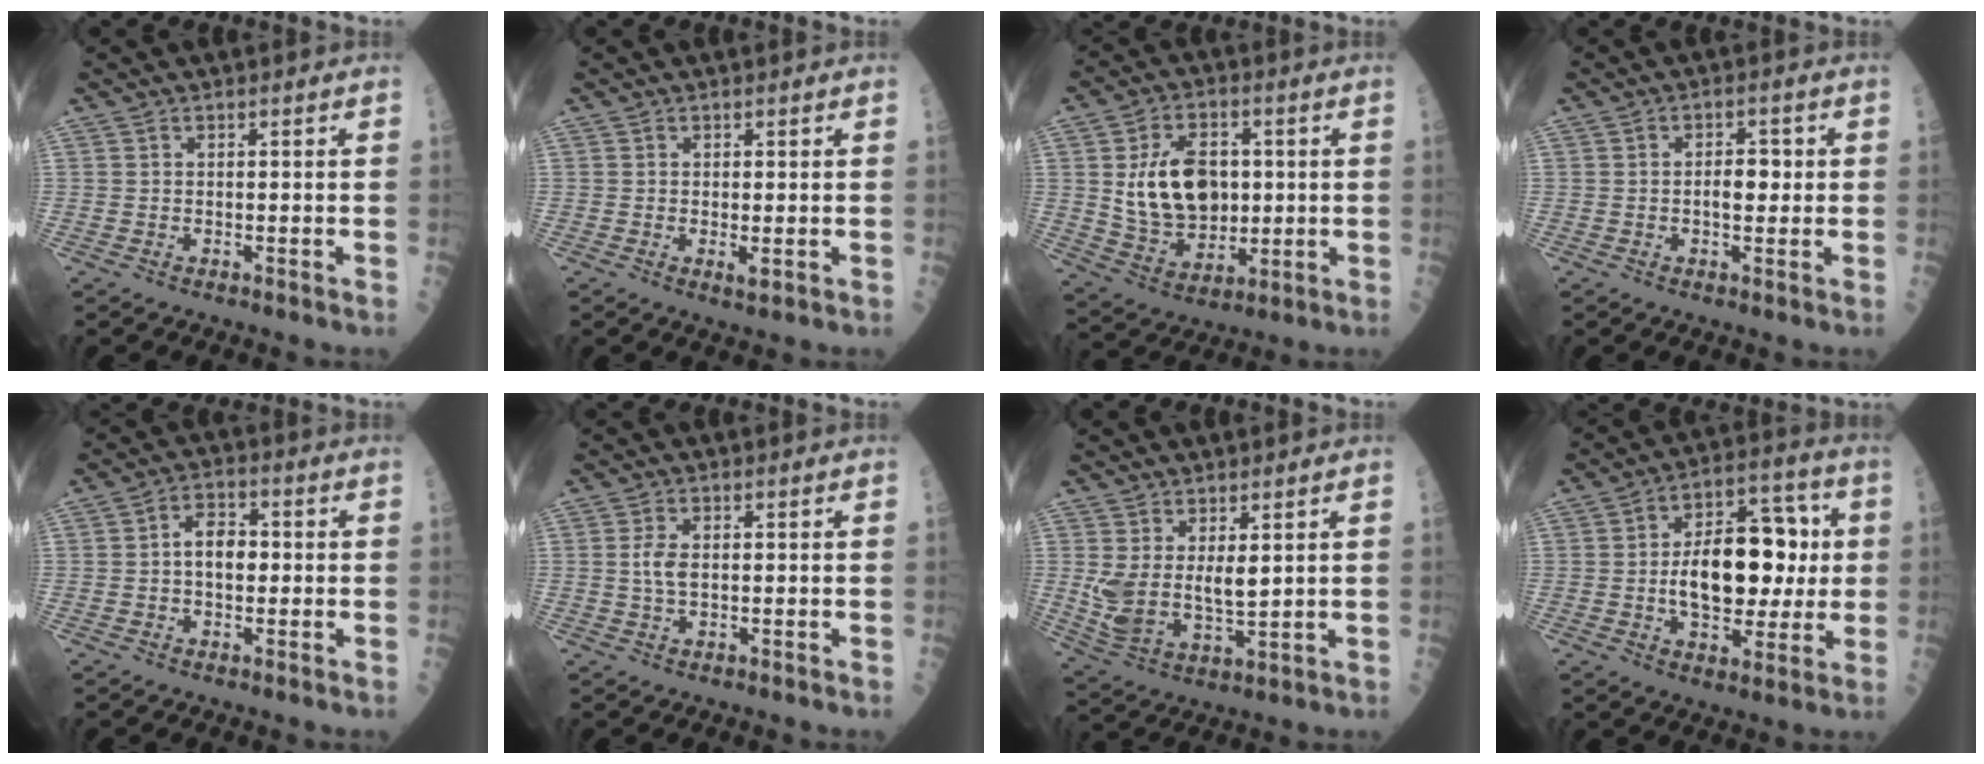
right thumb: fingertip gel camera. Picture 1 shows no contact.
{"total": 1.7, "force": [-0.2, 0.6, 1.5], "torque": [-0.027, -0.006, -0.001]}
{"total": 14.7, "force": [1.8, 9.8, 10.8], "torque": [-0.150, -0.006, 0.041]}
{"total": 3.9, "force": [0.0, 2.2, 3.3], "torque": [-0.041, 0.004, -0.002]}
{"total": 5.9, "force": [-0.1, 3.8, 4.6], "torque": [-0.058, 0.016, -0.009]}
{"total": 3.2, "force": [0.2, 1.6, 2.8], "torque": [-0.055, -0.001, 0.003]}
{"total": 9.1, "force": [2.3, 4.4, 7.6], "torque": [-0.147, -0.023, 0.060]}
{"total": 18.6, "force": [0.3, 10.7, 15.2], "torque": [-0.194, 0.023, 0.007]}